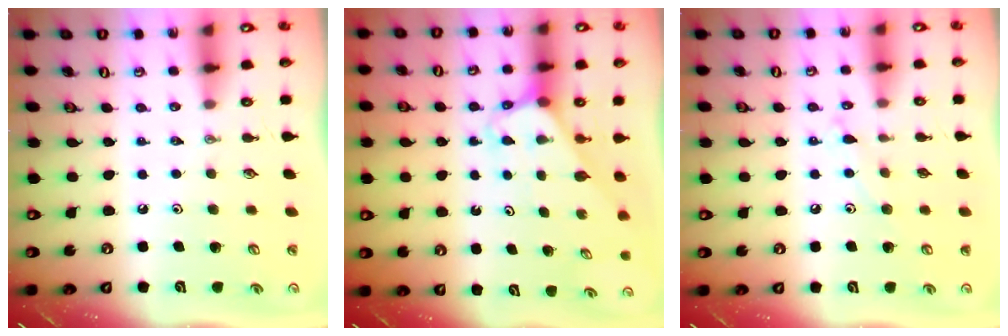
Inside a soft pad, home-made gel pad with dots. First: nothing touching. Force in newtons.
{"total": 3.2, "press": 3.2, "slide": 0.2}
{"total": 7.1, "press": 7.1, "slide": 0.5}